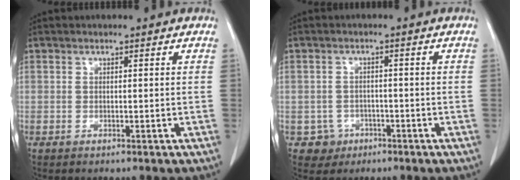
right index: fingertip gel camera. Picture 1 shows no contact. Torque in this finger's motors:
{"motor_torque": [-0.21, 0.02, -0.49, -0.15]}